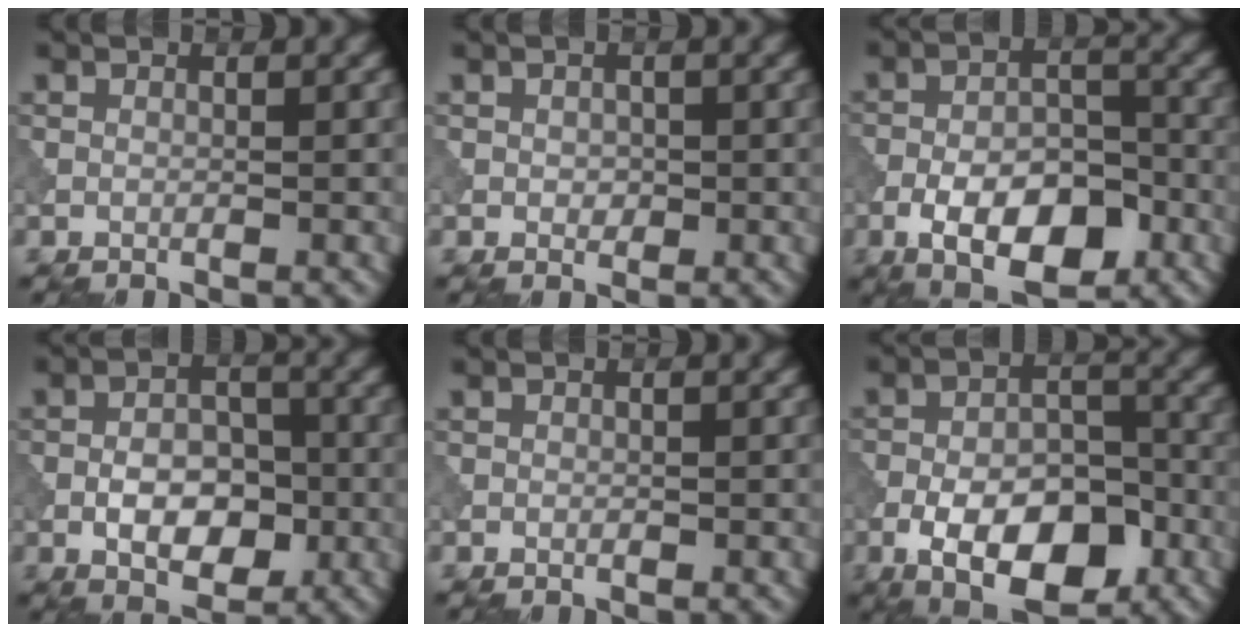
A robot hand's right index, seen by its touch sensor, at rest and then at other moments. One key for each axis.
{"total": 0.9, "fx": -0.2, "fy": 0.7, "fz": 0.5, "tx": -0.002, "ty": -0.001, "tz": 0.000}
{"total": 7.9, "fx": -3.8, "fy": 3.7, "fz": 5.8, "tx": -0.085, "ty": 0.006, "tz": -0.065}
{"total": 5.1, "fx": -1.6, "fy": 3.1, "fz": 3.8, "tx": -0.048, "ty": 0.005, "tz": -0.027}
{"total": 0.0}
{"total": 9.5, "fx": -4.4, "fy": 4.6, "fz": 7.0, "tx": -0.110, "ty": 0.003, "tz": -0.074}